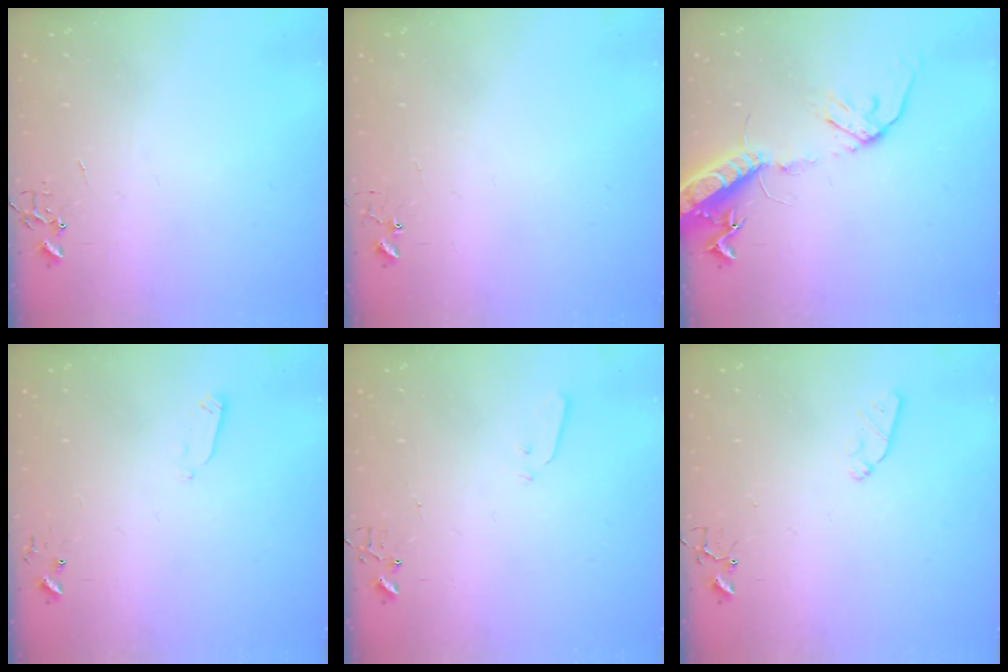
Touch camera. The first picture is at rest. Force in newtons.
{"total": 4.8, "press": 4.8, "slide": 0.2}
{"total": 16.2, "press": 15.8, "slide": 3.6}
{"total": 2.4, "press": 2.3, "slide": 0.4}
{"total": 2.9, "press": 2.8, "slide": 0.8}
{"total": 5.2, "press": 5.1, "slide": 0.7}